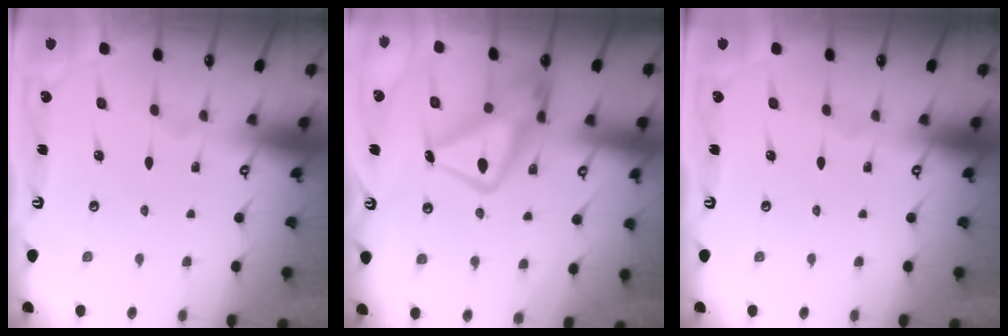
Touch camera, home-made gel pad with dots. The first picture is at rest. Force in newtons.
{"total": 14.7, "press": 14.6, "slide": 1.3}
{"total": 0.0}